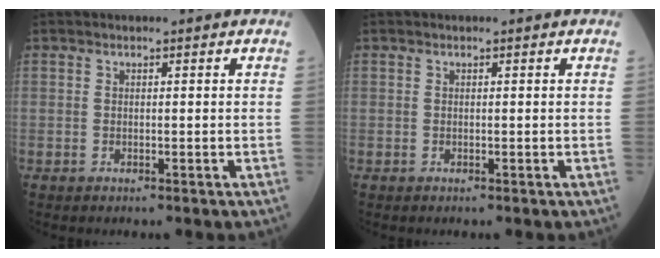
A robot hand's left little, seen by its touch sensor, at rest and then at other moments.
{"total": 0.0}